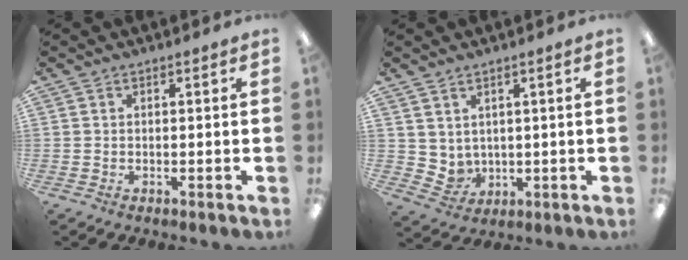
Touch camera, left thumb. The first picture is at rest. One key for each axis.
{"total": 3.8, "fx": 2.8, "fy": 2.6, "fz": 0.6, "tx": -0.022, "ty": -0.014, "tz": 0.055}